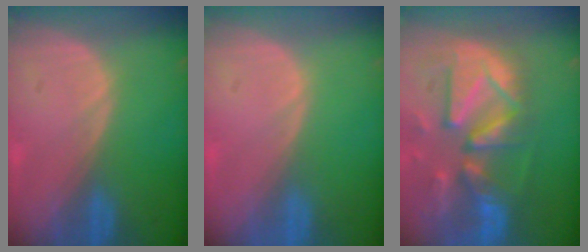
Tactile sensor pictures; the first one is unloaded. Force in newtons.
{"total": 0.0}
{"total": 13.3, "press": 11.4, "slide": 6.7}